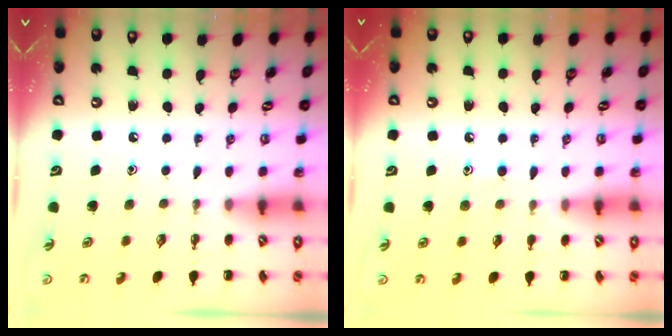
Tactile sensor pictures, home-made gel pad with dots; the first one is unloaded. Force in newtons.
{"total": 6.2, "press": 5.8, "slide": 2.2}